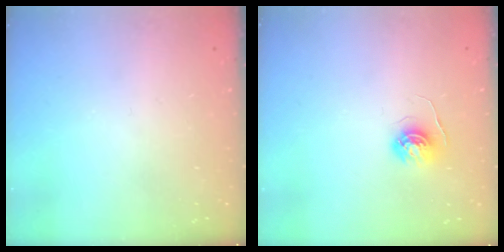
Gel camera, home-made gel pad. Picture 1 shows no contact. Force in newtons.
{"total": 4.6, "press": 4.6, "slide": 0.4}